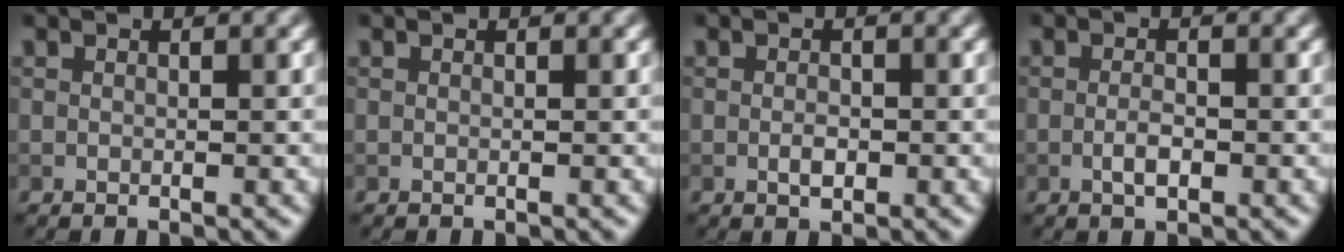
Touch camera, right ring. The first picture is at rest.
{"total": 0.0}
{"total": 1.2, "force": [-0.3, 0.7, 1.0], "torque": [-0.018, 0.000, -0.006]}
{"total": 1.6, "force": [-0.5, 0.6, 1.4], "torque": [-0.029, -0.002, -0.012]}